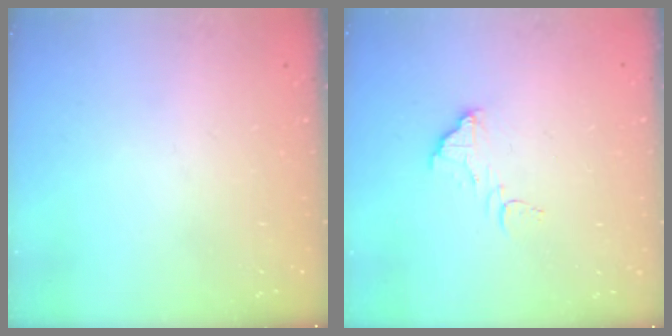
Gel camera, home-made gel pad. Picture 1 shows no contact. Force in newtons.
{"total": 8.0, "press": 8.0, "slide": 0.3}